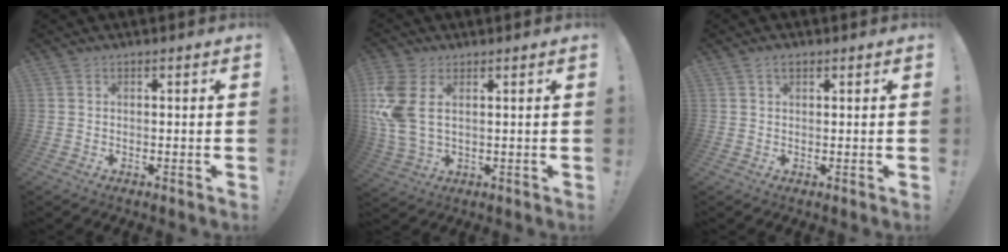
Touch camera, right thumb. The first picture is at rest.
{"total": 10.4, "force": [3.0, 5.8, 8.2], "torque": [-0.176, -0.011, 0.060]}
{"total": 1.9, "force": [1.1, 0.9, 1.2], "torque": [-0.018, -0.001, 0.018]}